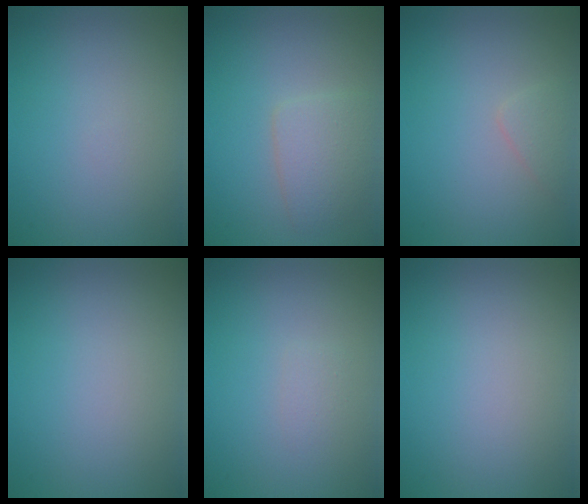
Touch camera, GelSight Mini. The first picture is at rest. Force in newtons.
{"total": 2.9, "press": 2.9, "slide": 0.2}
{"total": 1.2, "press": 1.2, "slide": 0.1}
{"total": 0.0}
{"total": 0.7, "press": 0.7, "slide": 0.1}
{"total": 0.0}